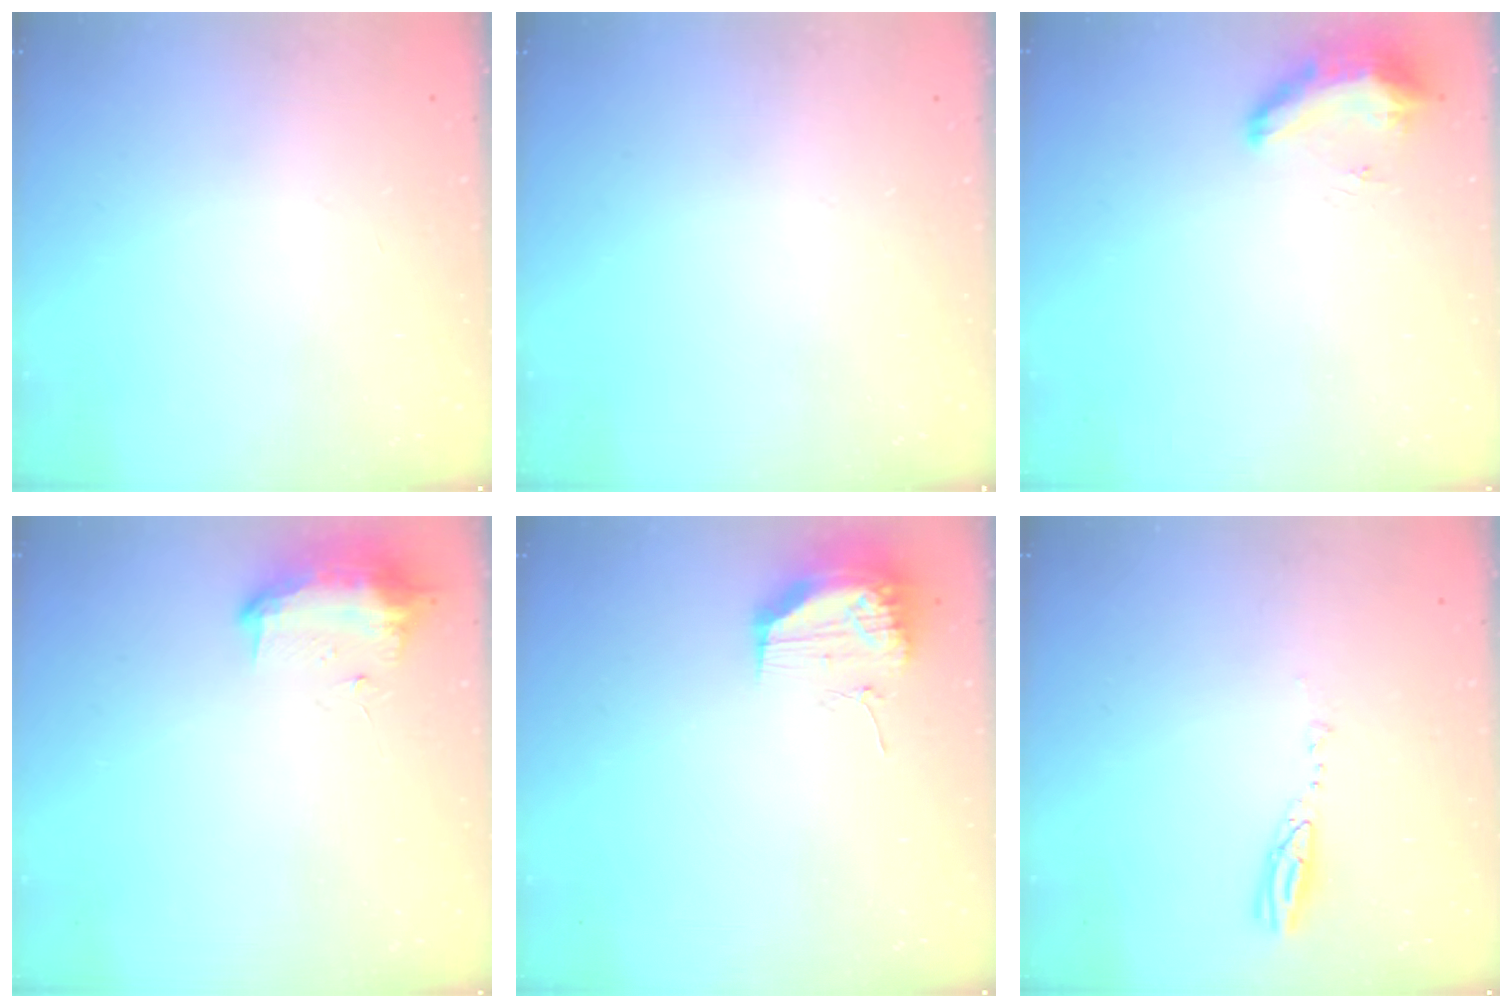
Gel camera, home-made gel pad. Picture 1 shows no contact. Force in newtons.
{"total": 0.0}
{"total": 8.4, "press": 8.3, "slide": 1.3}
{"total": 10.7, "press": 10.6, "slide": 0.7}
{"total": 17.0, "press": 13.3, "slide": 10.6}
{"total": 3.7, "press": 3.7, "slide": 0.4}